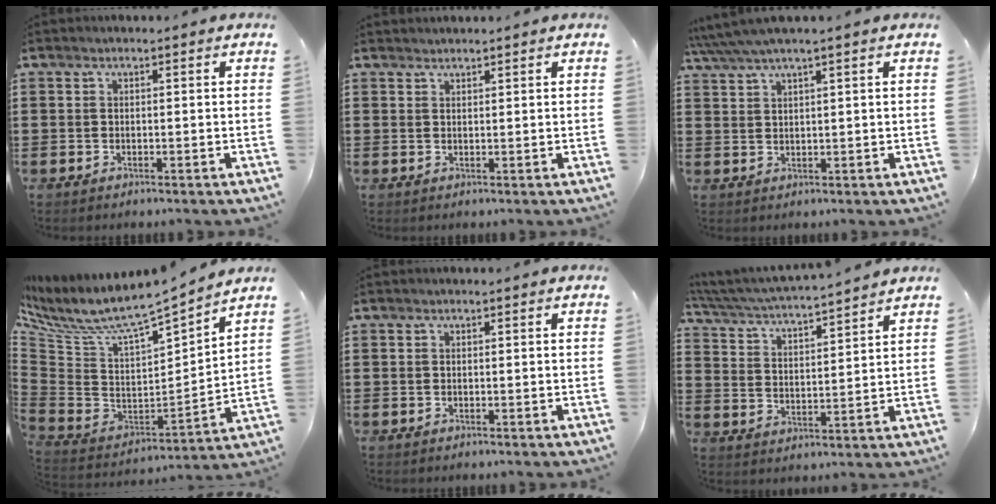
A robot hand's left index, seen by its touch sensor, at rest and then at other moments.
{"total": 1.0, "force": [1.0, 0.1, 0.0], "torque": [-0.002, -0.001, 0.021]}
{"total": 2.8, "force": [2.1, -0.3, 1.8], "torque": [-0.041, -0.001, 0.038]}
{"total": 6.0, "force": [4.8, 1.2, 3.4], "torque": [-0.090, -0.051, 0.073]}
{"total": 0.0}
{"total": 4.1, "force": [3.9, -0.2, 1.1], "torque": [-0.044, -0.031, 0.061]}